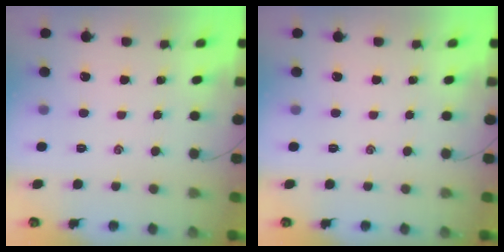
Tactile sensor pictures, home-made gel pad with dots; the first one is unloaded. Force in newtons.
{"total": 0.0}